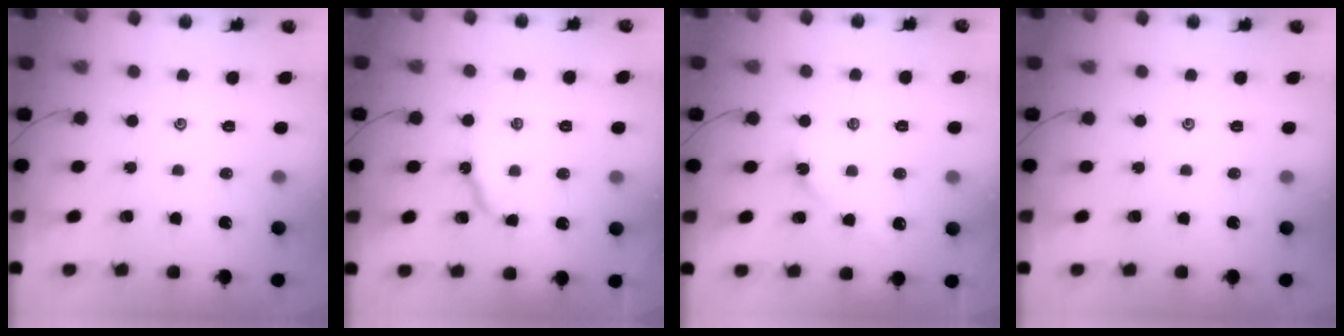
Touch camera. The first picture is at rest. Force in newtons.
{"total": 8.2, "press": 8.2, "slide": 0.8}
{"total": 2.6, "press": 2.5, "slide": 0.5}
{"total": 0.0}